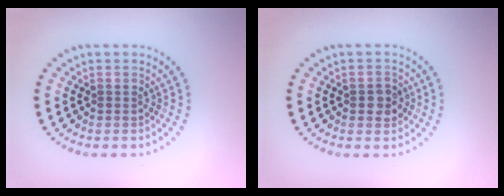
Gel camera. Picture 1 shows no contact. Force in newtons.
{"total": 1.9, "press": 1.9, "slide": 0.3}